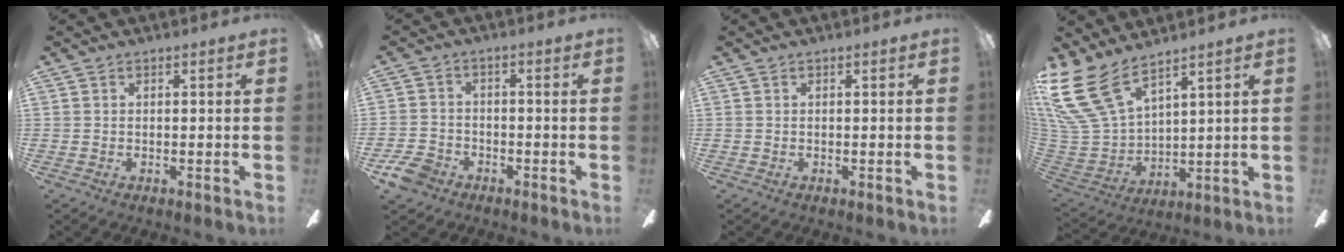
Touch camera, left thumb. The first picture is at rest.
{"total": 6.1, "force": [-4.1, 4.0, 2.2], "torque": [-0.051, 0.023, -0.079]}
{"total": 0.0}
{"total": 18.1, "force": [11.9, 8.7, 10.5], "torque": [-0.267, -0.069, 0.218]}